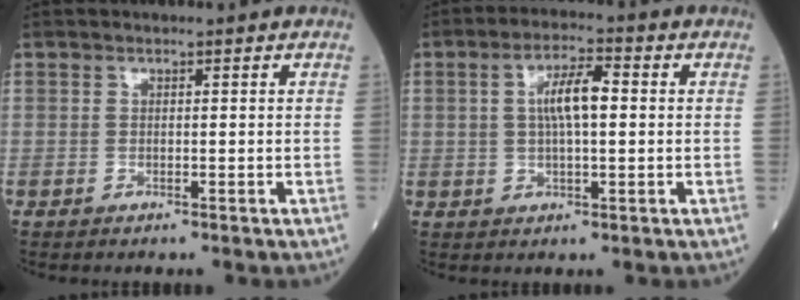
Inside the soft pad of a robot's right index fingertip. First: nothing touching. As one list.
[{"total": 6.4, "force": [0.9, 1.7, 6.2], "torque": [-0.117, 0.013, 0.015]}]